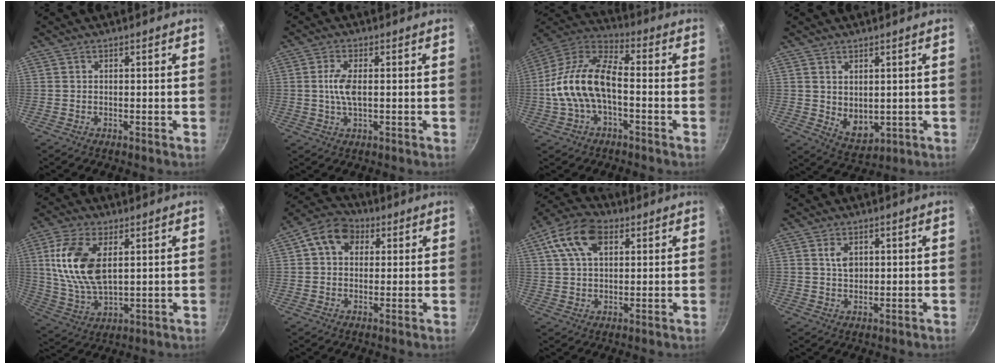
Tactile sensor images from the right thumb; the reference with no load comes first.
{"total": 4.8, "force": [0.2, 1.9, 4.4], "torque": [-0.098, 0.003, 0.003]}
{"total": 15.6, "force": [-2.5, 8.1, 13.2], "torque": [-0.238, 0.047, -0.061]}
{"total": 5.9, "force": [1.1, 4.0, 4.1], "torque": [-0.051, -0.022, 0.034]}
{"total": 14.3, "force": [3.7, 7.6, 11.6], "torque": [-0.224, -0.012, 0.079]}
{"total": 8.9, "force": [2.9, 6.7, 5.0], "torque": [-0.061, 0.011, 0.029]}
{"total": 11.8, "force": [4.5, 7.1, 8.2], "torque": [-0.145, 0.009, 0.069]}
{"total": 3.5, "force": [1.1, 2.3, 2.4], "torque": [-0.031, -0.005, 0.021]}